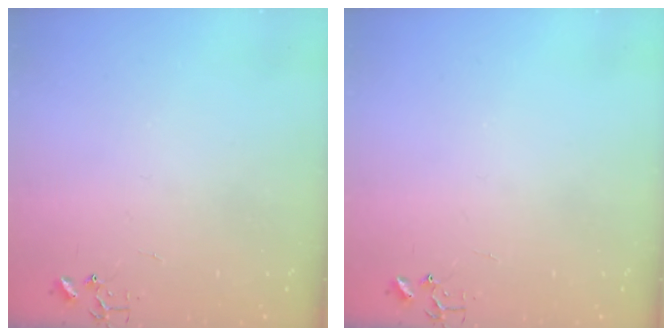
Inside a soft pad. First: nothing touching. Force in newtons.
{"total": 0.0}